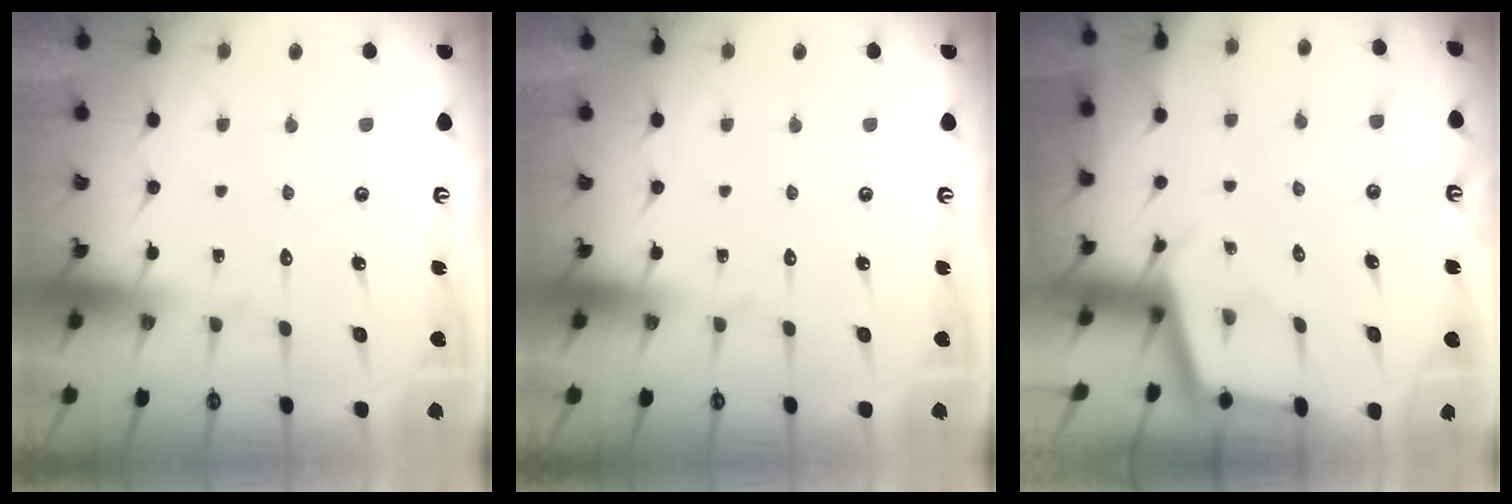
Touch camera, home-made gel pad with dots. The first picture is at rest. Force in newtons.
{"total": 0.0}
{"total": 2.1, "press": 2.1, "slide": 0.2}